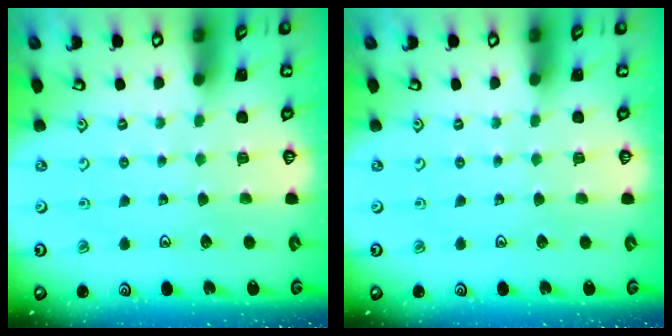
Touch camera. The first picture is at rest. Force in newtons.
{"total": 0.0}